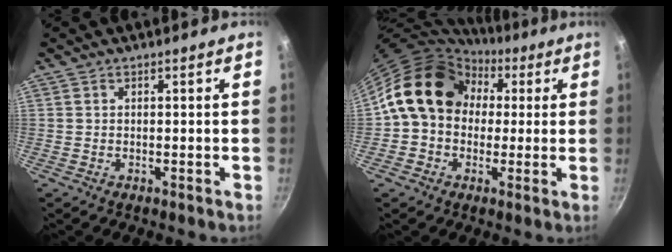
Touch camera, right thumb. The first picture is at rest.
{"total": 15.7, "force": [3.6, 12.6, 8.7], "torque": [-0.107, 0.032, 0.047]}